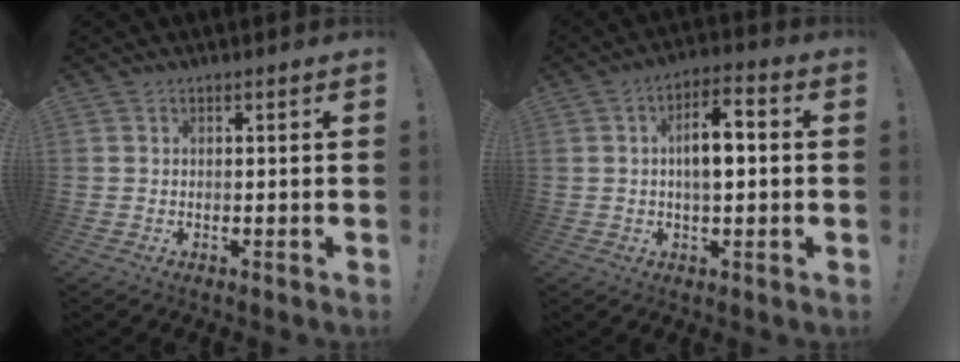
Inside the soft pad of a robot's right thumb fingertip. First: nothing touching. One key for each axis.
{"total": 8.2, "fx": 0.1, "fy": 3.8, "fz": 7.2, "tx": -0.101, "ty": 0.007, "tz": -0.003}